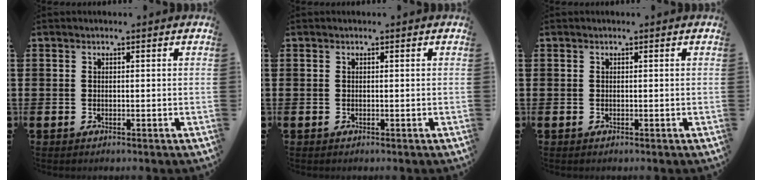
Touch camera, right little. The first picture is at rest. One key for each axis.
{"total": 0.0}
{"total": 0.0}